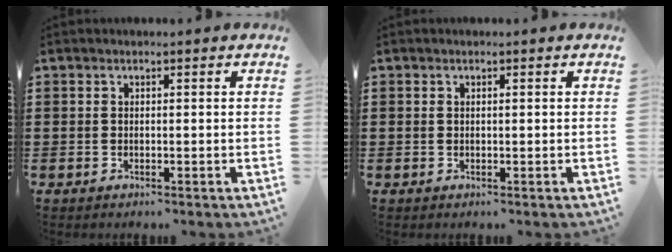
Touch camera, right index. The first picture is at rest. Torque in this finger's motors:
{"motor_torque": [-0.16, 0.33, 0.04, -0.01]}